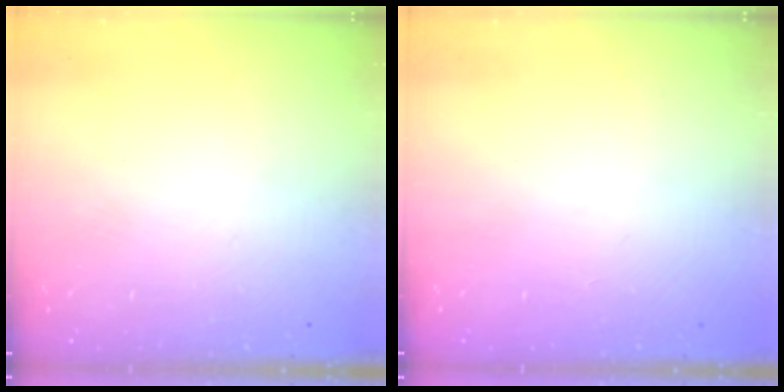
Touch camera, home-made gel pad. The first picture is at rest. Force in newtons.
{"total": 1.3, "press": 1.1, "slide": 0.7}